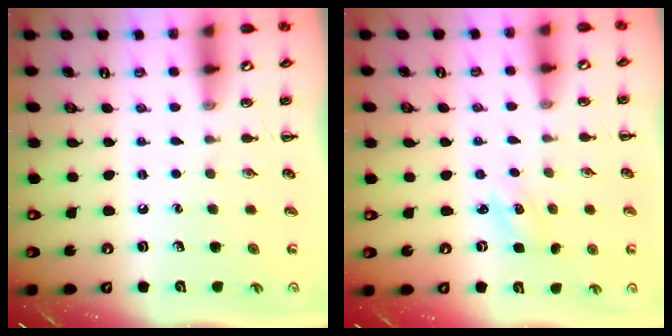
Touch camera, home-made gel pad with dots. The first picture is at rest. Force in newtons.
{"total": 2.1, "press": 2.0, "slide": 0.6}